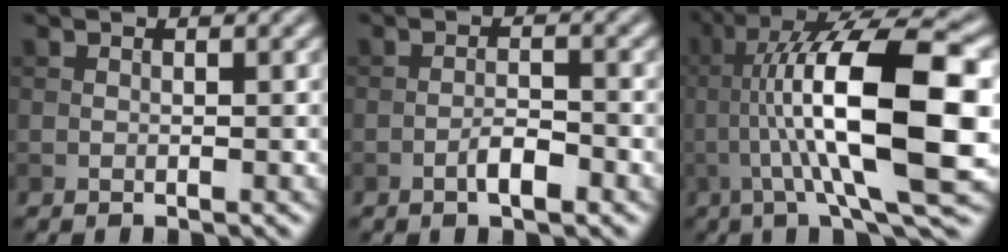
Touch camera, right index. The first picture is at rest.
{"total": 2.4, "force": [-1.3, 0.6, 1.9], "torque": [-0.034, 0.005, -0.025]}
{"total": 14.0, "force": [-0.7, 3.2, 13.6], "torque": [-0.219, 0.021, -0.014]}